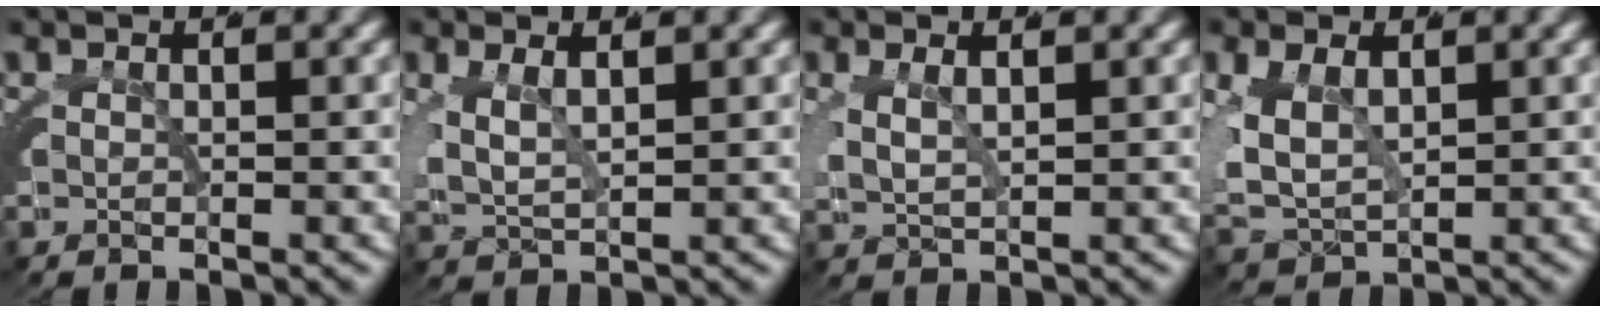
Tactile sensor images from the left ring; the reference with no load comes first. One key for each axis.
{"total": 3.7, "fx": 0.5, "fy": 2.6, "fz": 2.5, "tx": -0.065, "ty": -0.007, "tz": 0.015}
{"total": 2.7, "fx": 0.6, "fy": 1.9, "fz": 1.9, "tx": -0.052, "ty": -0.006, "tz": 0.018}
{"total": 6.7, "fx": -0.2, "fy": 5.4, "fz": 3.9, "tx": -0.108, "ty": -0.019, "tz": 0.005}